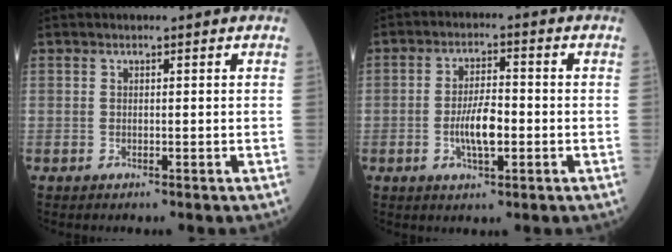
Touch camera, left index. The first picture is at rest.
{"total": 5.9, "force": [-1.6, 1.7, 5.4], "torque": [-0.104, -0.001, -0.030]}